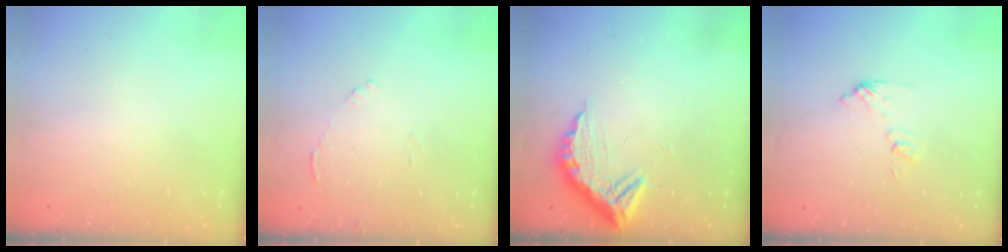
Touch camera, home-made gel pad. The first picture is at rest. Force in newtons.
{"total": 8.1, "press": 8.1, "slide": 0.6}
{"total": 11.5, "press": 11.4, "slide": 0.8}
{"total": 6.7, "press": 6.7, "slide": 0.2}